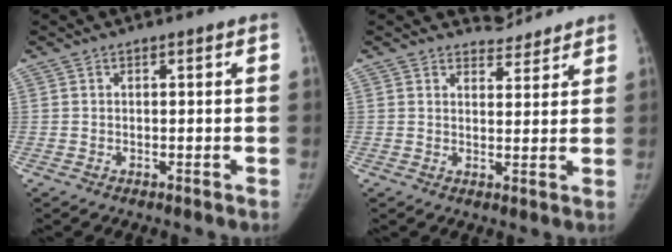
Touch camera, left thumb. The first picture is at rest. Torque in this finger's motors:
{"motor_torque": [1.05, -0.17, 0.24, 0.03, 0.05]}